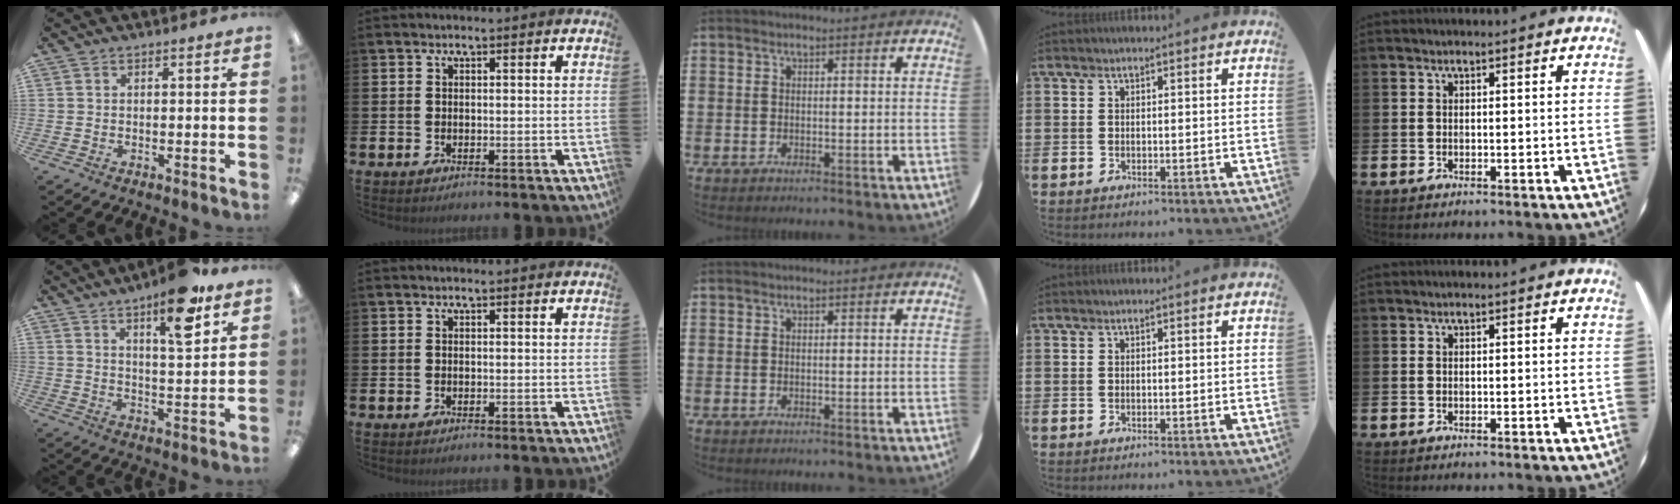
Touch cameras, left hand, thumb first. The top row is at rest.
{"thumb": {"total": 13.8, "force": [8.6, 4.0, 10.0], "torque": [-0.138, -0.045, 0.135]}}